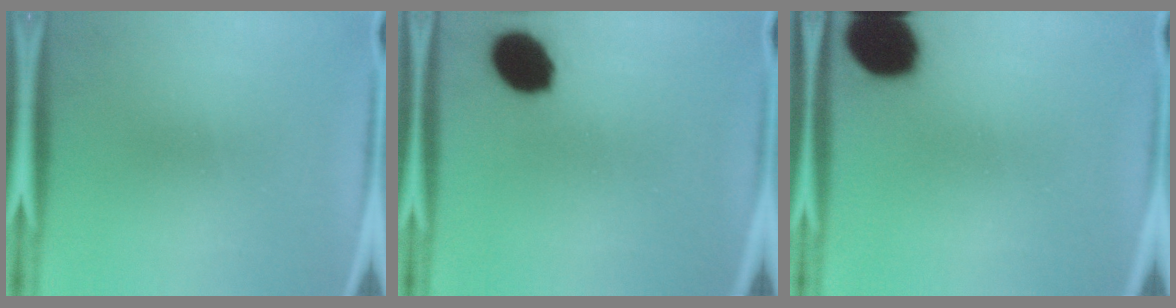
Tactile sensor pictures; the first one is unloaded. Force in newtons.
{"total": 11.6}
{"total": 16.4}